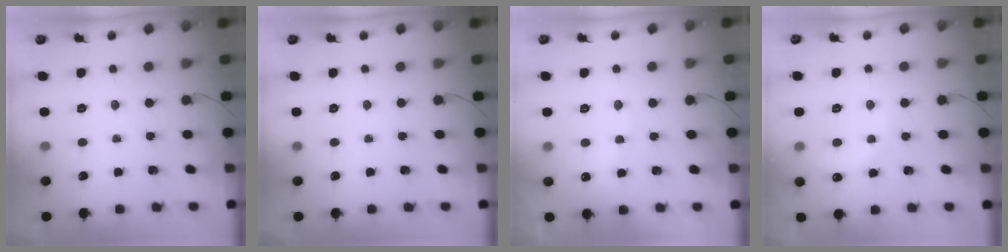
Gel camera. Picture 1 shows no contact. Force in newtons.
{"total": 0.0}
{"total": 7.5, "press": 7.4, "slide": 1.3}
{"total": 4.5, "press": 4.4, "slide": 1.0}